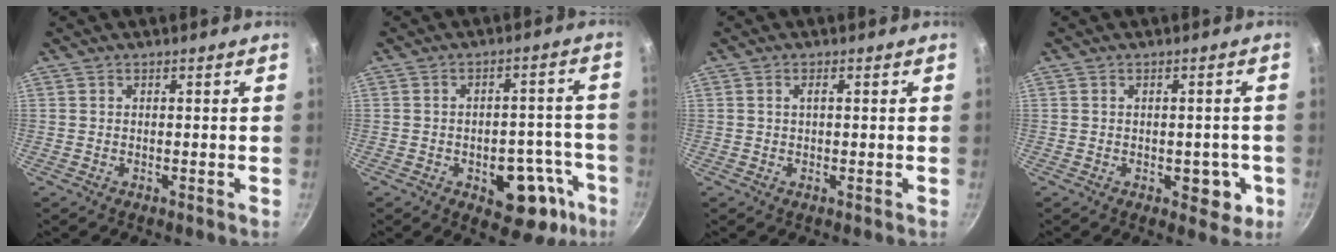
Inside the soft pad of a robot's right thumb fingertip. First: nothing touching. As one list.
[{"total": 13.4, "force": [-5.8, 7.7, 9.3], "torque": [-0.053, 0.038, -0.065]}, {"total": 1.3, "force": [0.3, 0.5, 1.2], "torque": [-0.022, 0.002, 0.004]}, {"total": 5.3, "force": [-1.4, 3.3, 3.9], "torque": [-0.017, 0.006, -0.014]}]